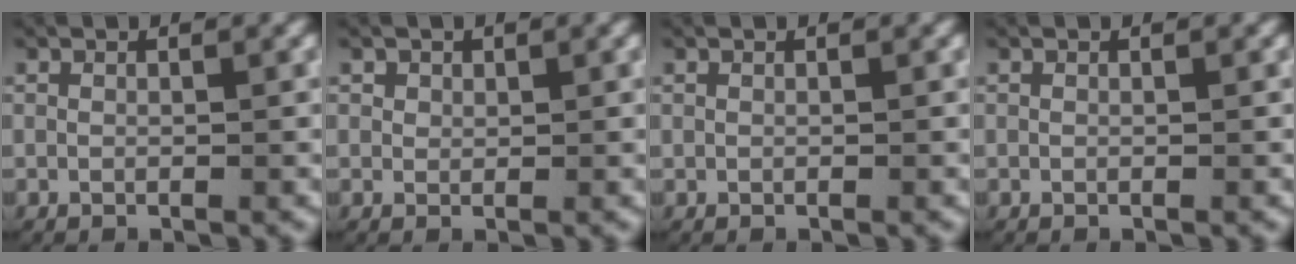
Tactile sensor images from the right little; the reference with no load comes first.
{"total": 1.0, "force": [0.5, 0.8, 0.2], "torque": [-0.007, -0.001, 0.012]}
{"total": 0.0}
{"total": 0.0}